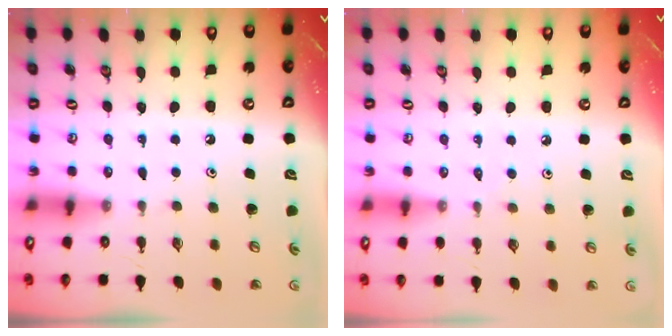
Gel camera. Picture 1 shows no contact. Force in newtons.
{"total": 1.9, "press": 1.9, "slide": 0.5}